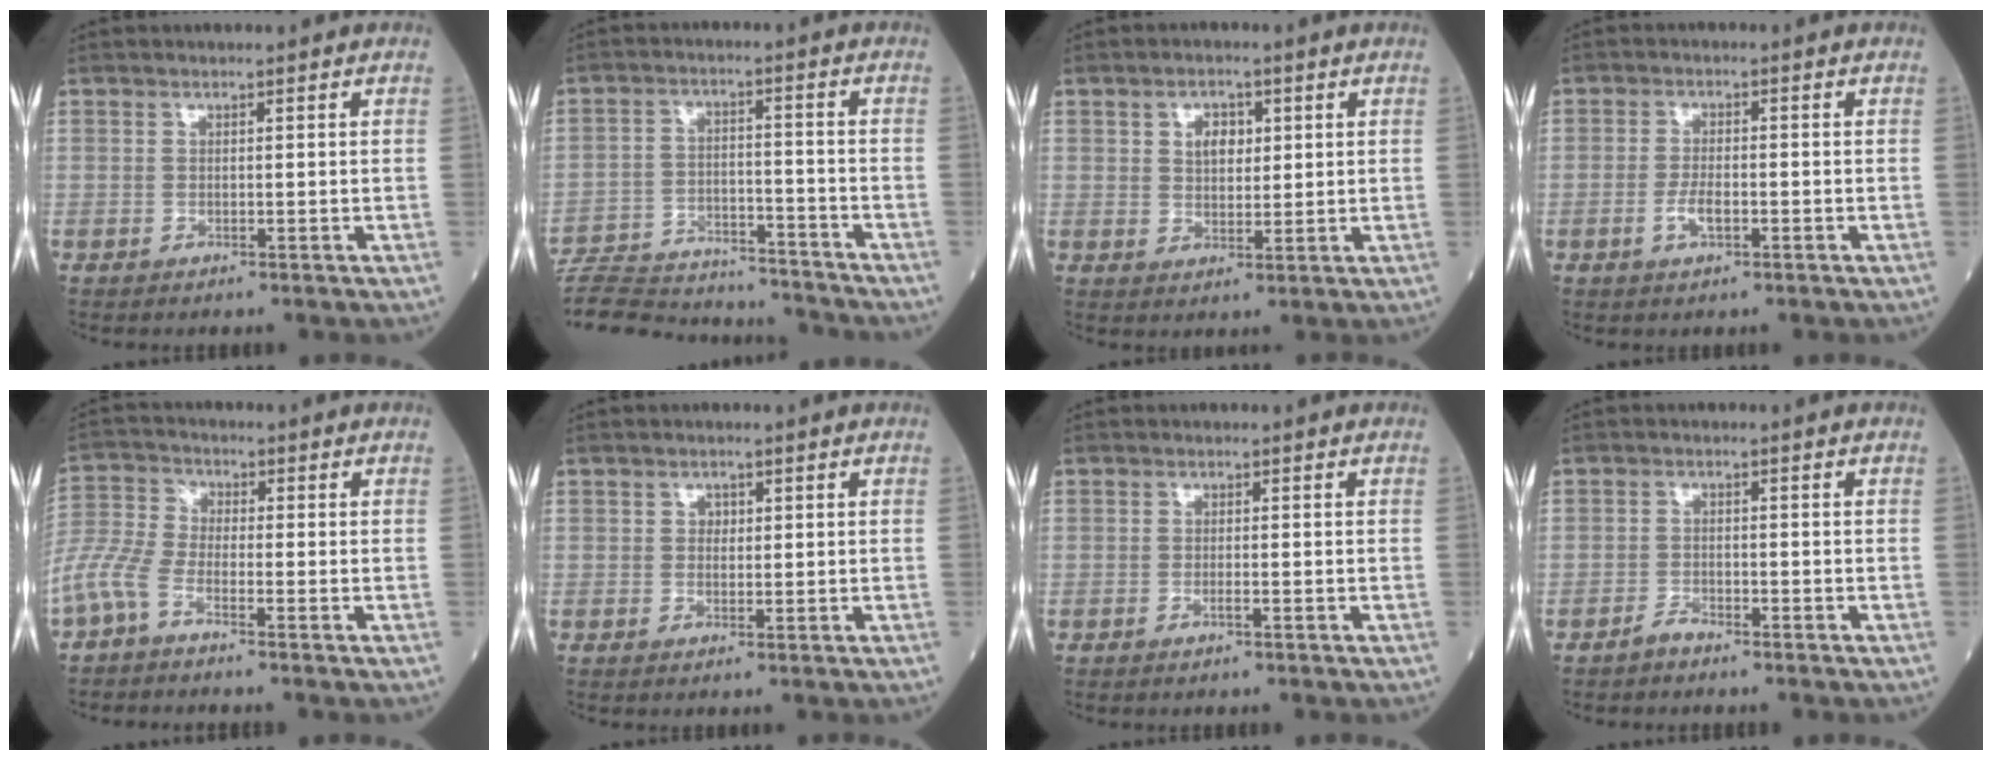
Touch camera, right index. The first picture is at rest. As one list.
[{"total": 19.0, "force": [-18.0, 3.0, 5.0], "torque": [-0.115, -0.001, -0.268]}, {"total": 4.2, "force": [1.4, 2.7, 2.8], "torque": [-0.046, 0.004, 0.027]}, {"total": 3.0, "force": [-1.1, 1.0, 2.7], "torque": [-0.055, 0.001, -0.021]}, {"total": 6.0, "force": [-3.8, 2.0, 4.3], "torque": [-0.115, 0.003, -0.092]}, {"total": 1.5, "force": [0.5, 1.2, 0.8], "torque": [-0.010, 0.001, 0.007]}, {"total": 1.0, "force": [-0.5, 0.0, 0.9], "torque": [-0.020, -0.001, -0.010]}, {"total": 1.6, "force": [-1.5, 0.3, 0.4], "torque": [-0.008, 0.000, -0.026]}]